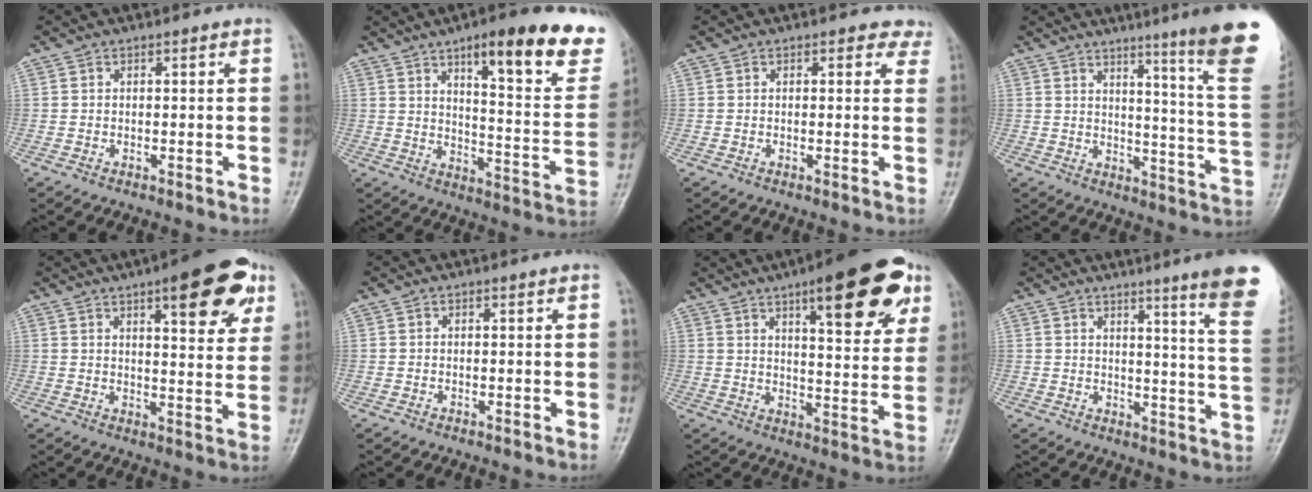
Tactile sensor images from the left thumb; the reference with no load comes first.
{"total": 22.6, "force": [13.3, 6.0, 17.2], "torque": [-0.189, -0.056, 0.183]}
{"total": 2.9, "force": [2.2, 1.7, 0.8], "torque": [0.021, -0.009, 0.008]}
{"total": 19.5, "force": [12.3, -0.1, 15.2], "torque": [-0.177, -0.091, 0.150]}
{"total": 14.9, "force": [7.7, 4.8, 11.8], "torque": [-0.121, -0.023, 0.097]}
{"total": 0.0}
{"total": 19.9, "force": [10.5, 6.1, 15.8], "torque": [-0.180, -0.030, 0.144]}
{"total": 15.1, "force": [10.1, -0.1, 11.2], "torque": [-0.128, -0.070, 0.111]}